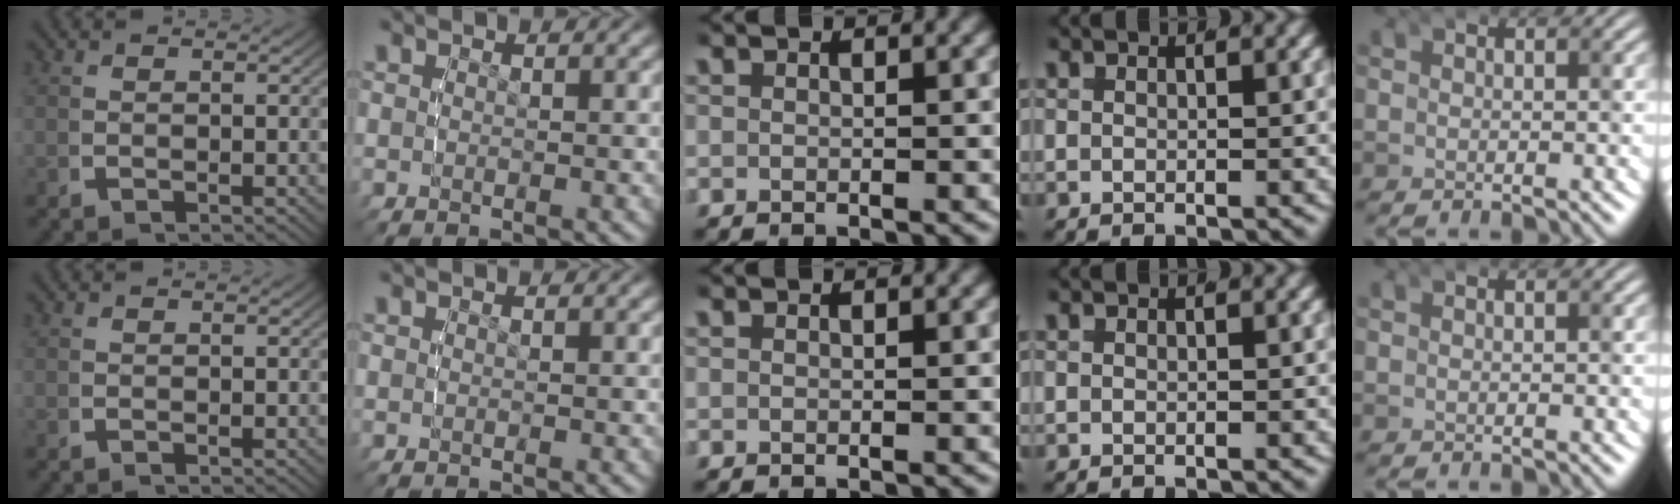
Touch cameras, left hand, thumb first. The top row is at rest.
{}